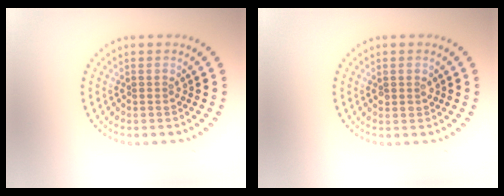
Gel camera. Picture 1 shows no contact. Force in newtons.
{"total": 1.2, "press": 1.1, "slide": 0.3}